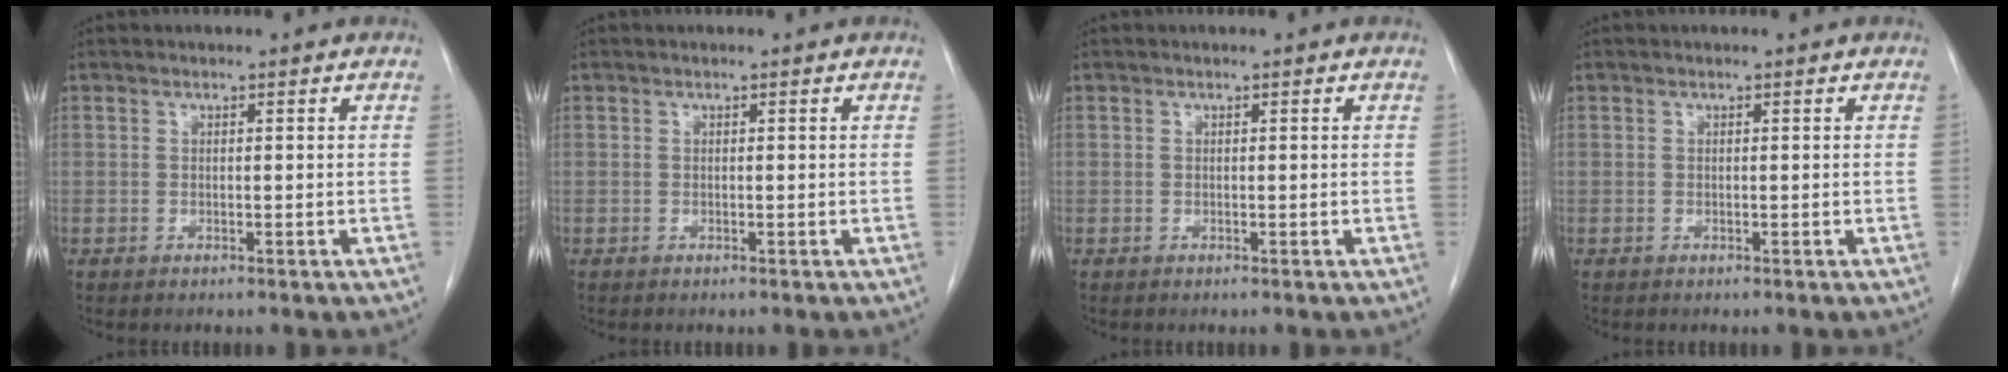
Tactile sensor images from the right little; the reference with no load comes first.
{"total": 0.0}
{"total": 0.0}
{"total": 0.0}